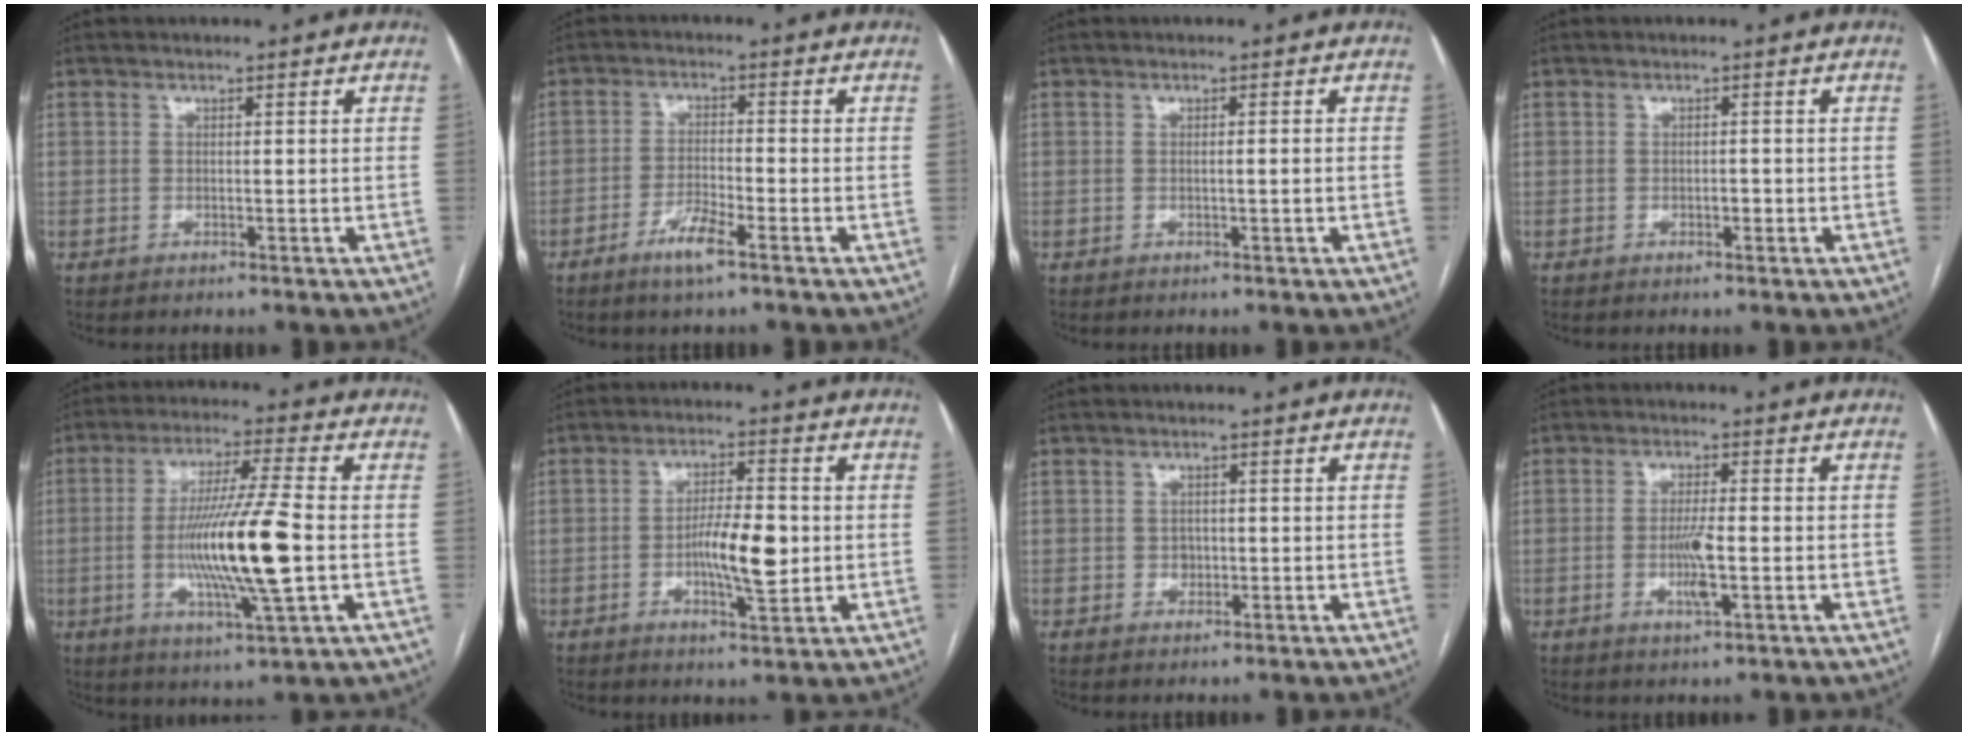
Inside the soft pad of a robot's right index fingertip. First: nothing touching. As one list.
[{"total": 4.7, "force": [-3.0, 0.3, 3.6], "torque": [-0.071, -0.005, -0.060]}, {"total": 1.1, "force": [-0.2, -0.2, 1.1], "torque": [-0.019, -0.001, -0.001]}, {"total": 1.0, "force": [-0.4, 0.5, 0.8], "torque": [-0.012, 0.002, -0.006]}, {"total": 14.8, "force": [-1.9, 0.2, 14.7], "torque": [-0.280, -0.011, -0.037]}, {"total": 8.0, "force": [-1.0, 1.9, 7.7], "torque": [-0.138, 0.001, -0.017]}, {"total": 1.4, "force": [-0.2, 1.2, 0.7], "torque": [-0.011, 0.003, 0.000]}, {"total": 5.0, "force": [-1.2, 0.7, 4.8], "torque": [-0.089, -0.006, -0.021]}]